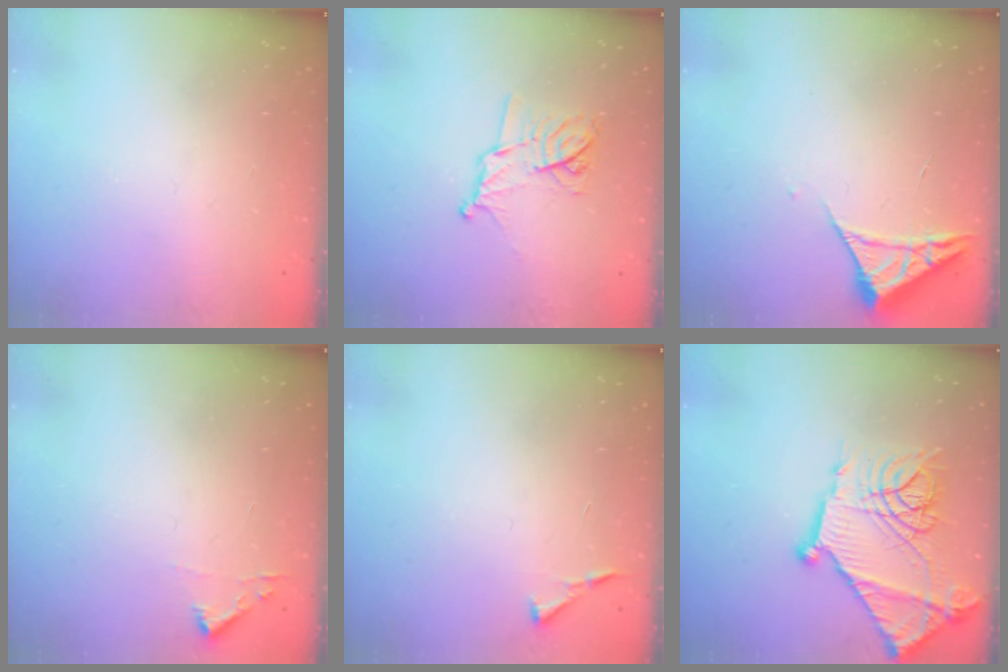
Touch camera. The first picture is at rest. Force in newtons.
{"total": 10.3, "press": 10.3, "slide": 0.3}
{"total": 4.2, "press": 4.2, "slide": 0.5}
{"total": 3.3, "press": 3.3, "slide": 0.4}
{"total": 3.5, "press": 3.4, "slide": 0.5}
{"total": 21.3, "press": 21.2, "slide": 1.6}